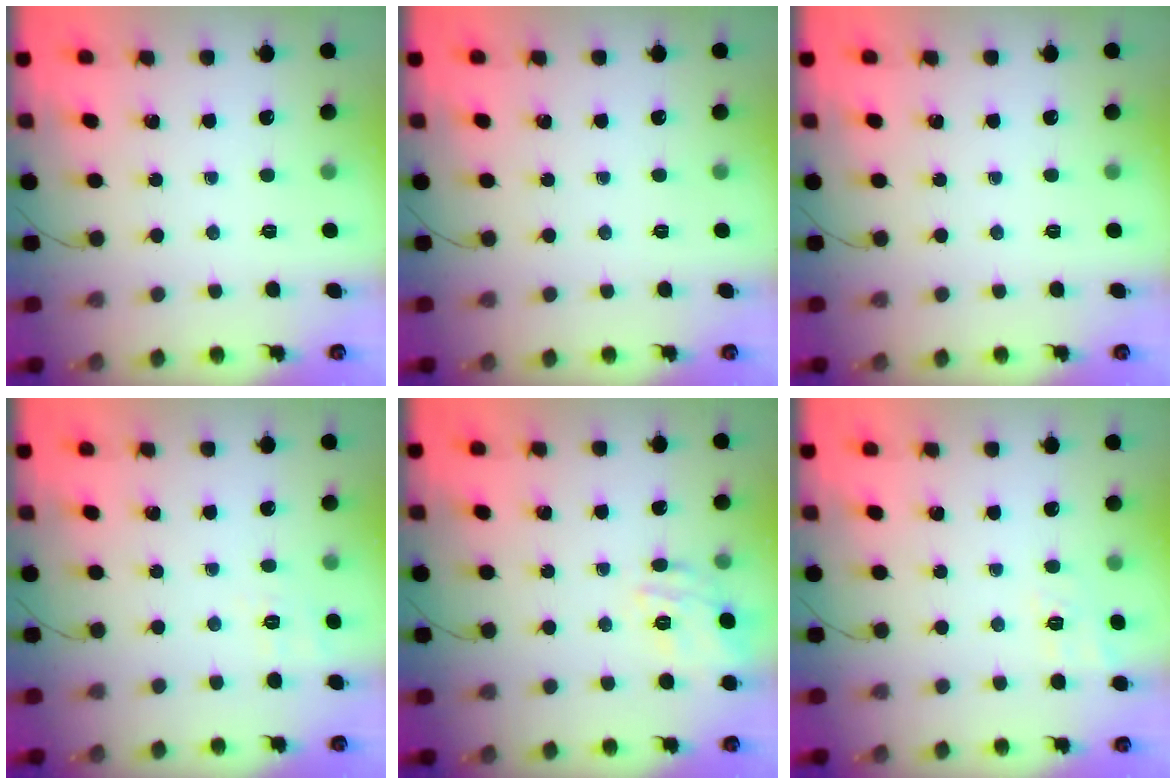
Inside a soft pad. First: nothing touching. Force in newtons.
{"total": 0.0}
{"total": 0.0}
{"total": 3.2, "press": 2.6, "slide": 1.9}
{"total": 7.3, "press": 7.3, "slide": 0.9}
{"total": 8.2, "press": 7.9, "slide": 2.1}